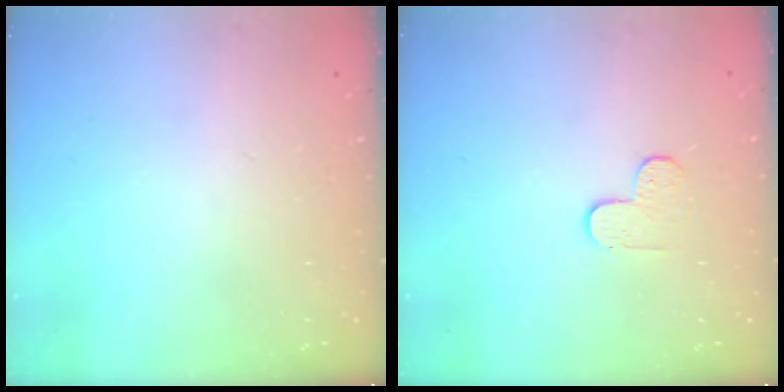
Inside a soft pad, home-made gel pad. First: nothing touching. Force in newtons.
{"total": 4.3, "press": 4.3, "slide": 0.5}